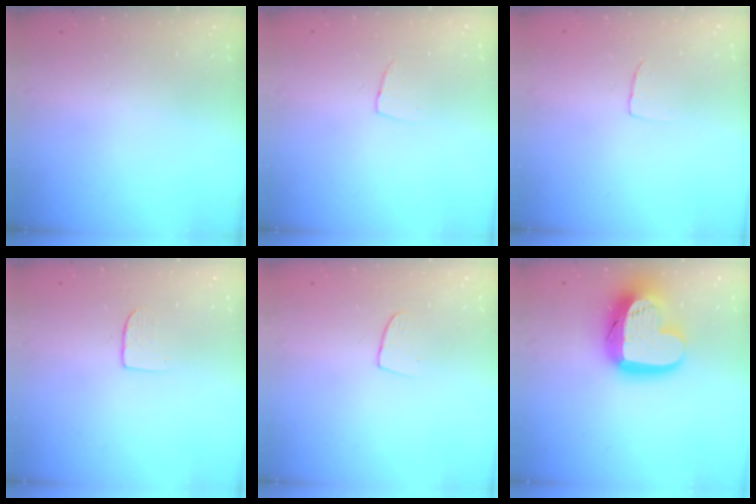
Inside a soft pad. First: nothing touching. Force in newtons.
{"total": 4.5, "press": 4.4, "slide": 0.3}
{"total": 2.4, "press": 2.4, "slide": 0.1}
{"total": 4.7, "press": 4.7, "slide": 0.4}
{"total": 5.2, "press": 5.2, "slide": 0.4}
{"total": 18.9, "press": 18.8, "slide": 1.7}